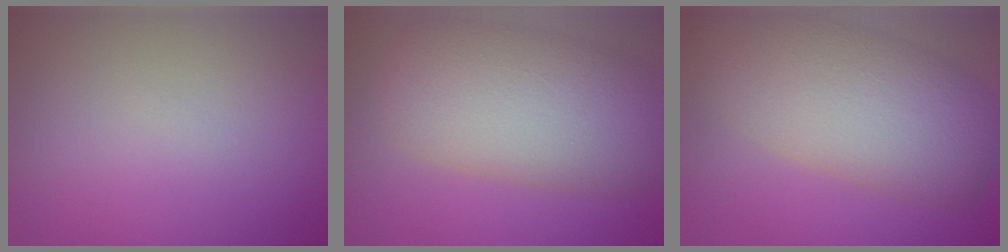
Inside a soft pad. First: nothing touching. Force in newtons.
{"total": 10.1, "press": 10.1, "slide": 0.9}
{"total": 9.6, "press": 9.6, "slide": 0.5}